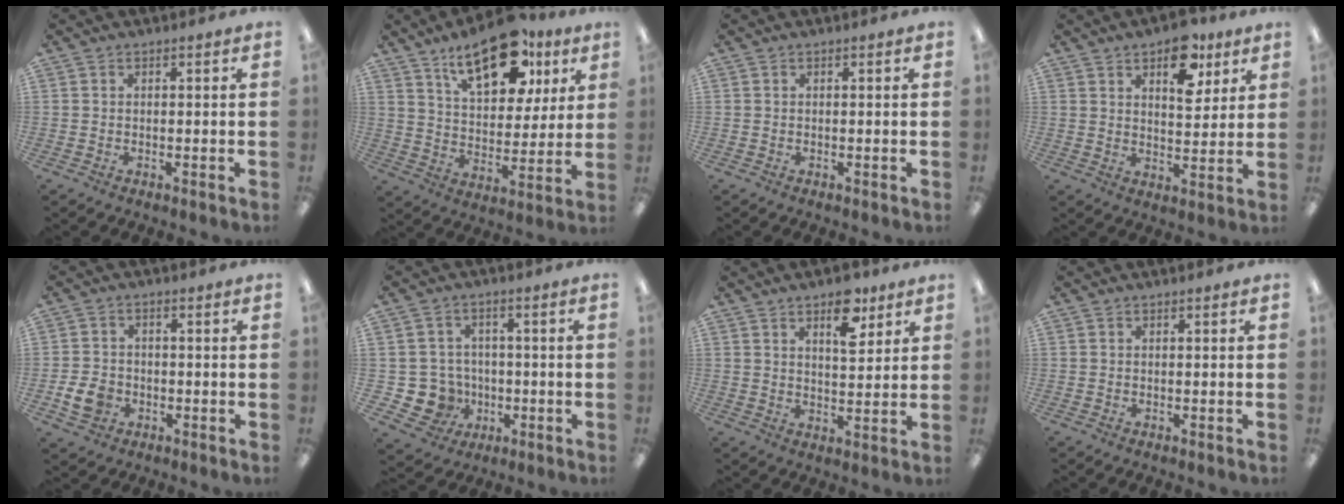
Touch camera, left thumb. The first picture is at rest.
{"total": 19.6, "force": [12.1, 9.8, 12.0], "torque": [-0.171, -0.050, 0.201]}
{"total": 0.0}
{"total": 11.4, "force": [6.8, 5.9, 6.9], "torque": [-0.079, -0.032, 0.113]}
{"total": 5.7, "force": [-2.0, 4.6, 2.8], "torque": [-0.055, 0.005, -0.036]}
{"total": 8.4, "force": [-1.7, 7.9, 2.2], "torque": [-0.087, 0.010, -0.022]}
{"total": 9.2, "force": [5.6, 4.3, 5.8], "torque": [-0.064, -0.031, 0.090]}
{"total": 0.0}